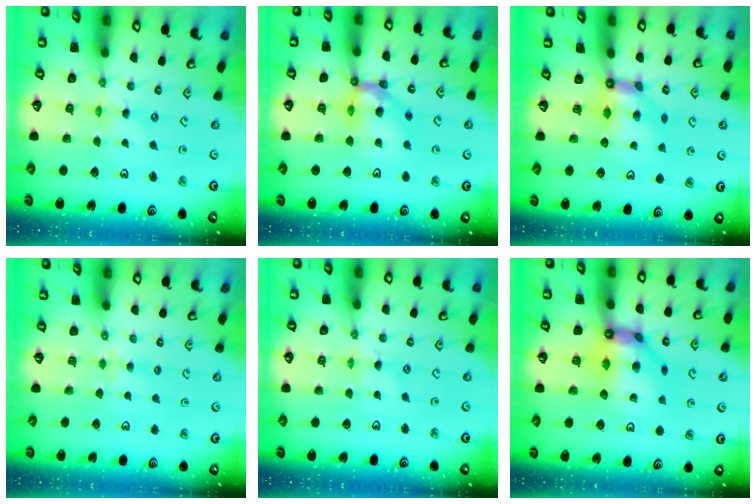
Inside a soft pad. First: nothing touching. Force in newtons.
{"total": 12.1, "press": 12.0, "slide": 1.7}
{"total": 6.0, "press": 5.9, "slide": 0.4}
{"total": 3.0, "press": 3.0, "slide": 0.5}
{"total": 0.7, "press": 0.6, "slide": 0.2}
{"total": 10.7, "press": 10.6, "slide": 1.0}